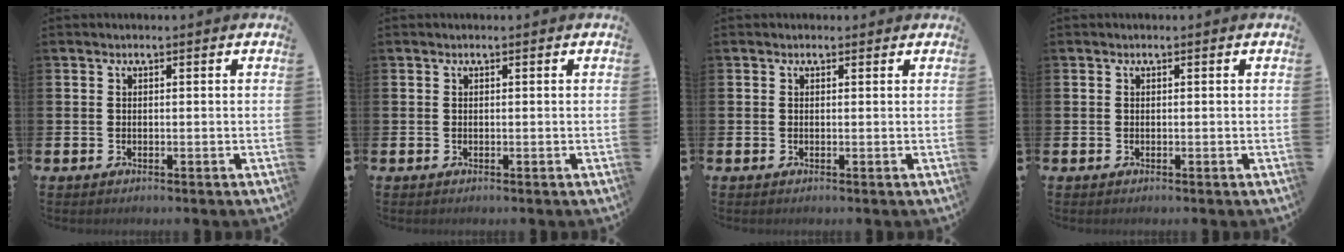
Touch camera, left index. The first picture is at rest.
{"total": 0.0}
{"total": 0.0}
{"total": 0.0}